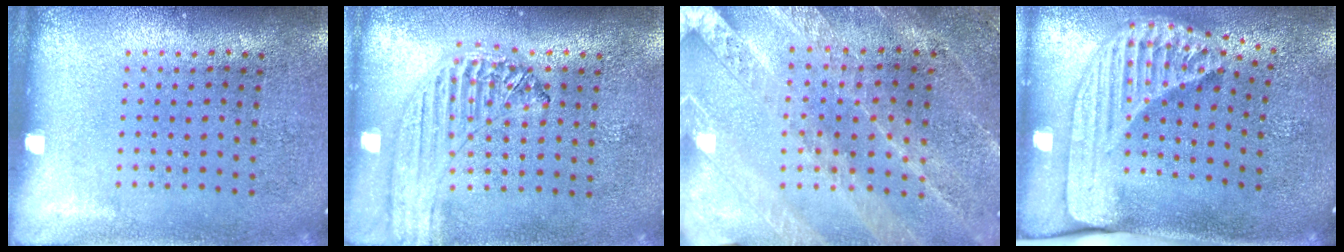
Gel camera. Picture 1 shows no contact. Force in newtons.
{"total": 1.2, "press": 1.2, "slide": 0.1}
{"total": 1.5, "press": 1.5, "slide": 0.2}
{"total": 2.4, "press": 1.7, "slide": 1.7}